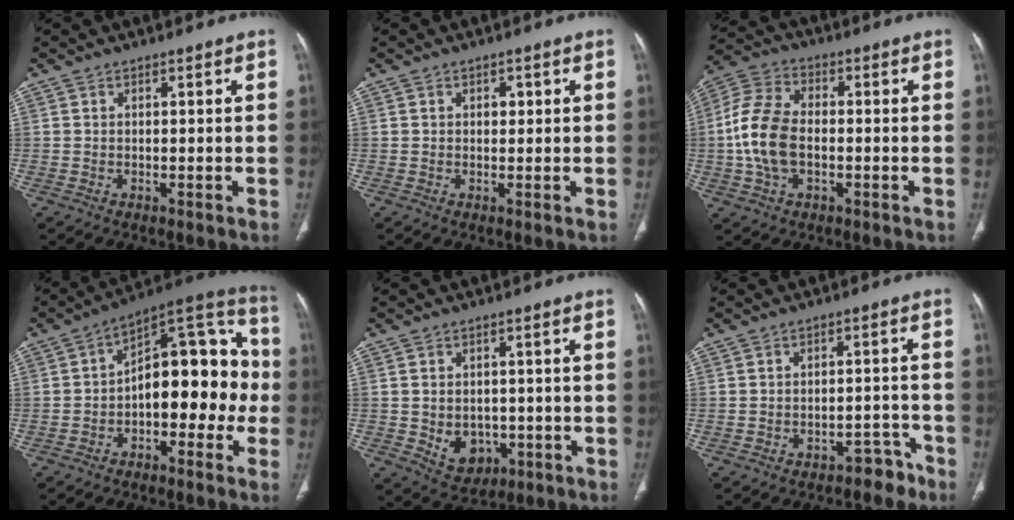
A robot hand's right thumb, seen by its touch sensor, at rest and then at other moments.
{"total": 1.5, "force": [0.4, 1.1, 0.9], "torque": [-0.005, 0.001, 0.004]}
{"total": 12.3, "force": [-1.3, 7.7, 9.5], "torque": [-0.199, 0.022, -0.029]}
{"total": 18.9, "force": [-2.4, 10.4, 15.7], "torque": [-0.169, 0.062, -0.046]}
{"total": 7.0, "force": [-1.5, 5.5, 4.0], "torque": [-0.037, 0.006, -0.005]}
{"total": 4.6, "force": [-3.7, 2.6, 1.1], "torque": [-0.001, 0.049, -0.045]}